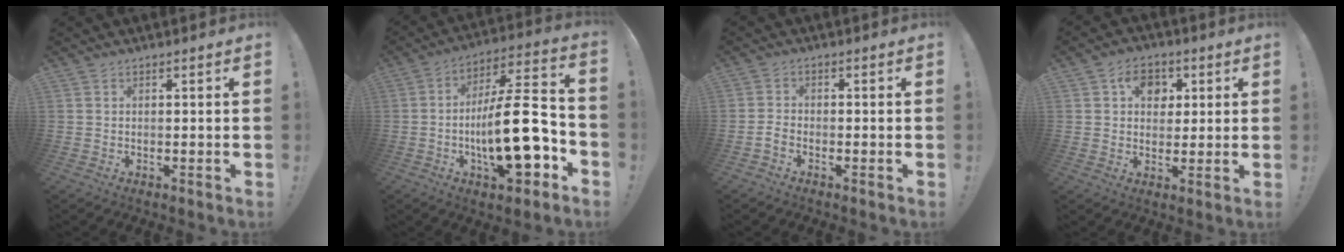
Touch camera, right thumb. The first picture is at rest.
{"total": 22.2, "force": [-5.2, 7.4, 20.2], "torque": [-0.339, 0.028, -0.085]}
{"total": 2.5, "force": [-1.7, 1.0, 1.5], "torque": [-0.037, 0.009, -0.031]}
{"total": 8.5, "force": [2.7, 6.8, 4.3], "torque": [-0.060, -0.001, 0.051]}